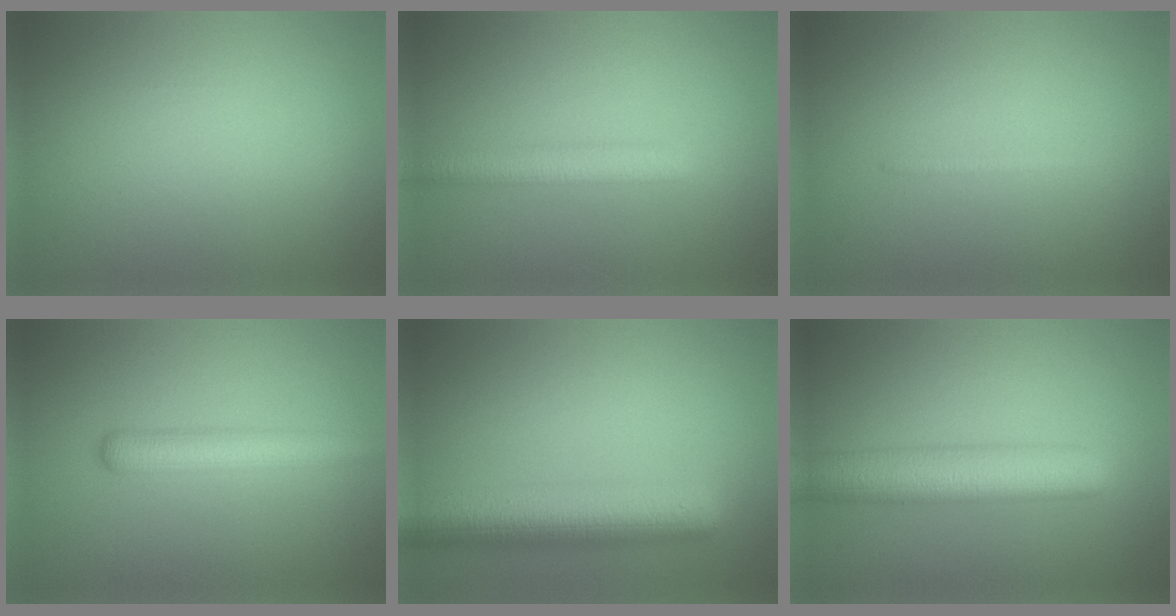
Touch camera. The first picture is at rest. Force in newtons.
{"total": 3.0, "press": 3.0, "slide": 0.1}
{"total": 0.6, "press": 0.6, "slide": 0.0}
{"total": 3.8, "press": 3.8, "slide": 0.0}
{"total": 7.7, "press": 7.6, "slide": 0.4}
{"total": 6.8, "press": 6.8, "slide": 0.2}